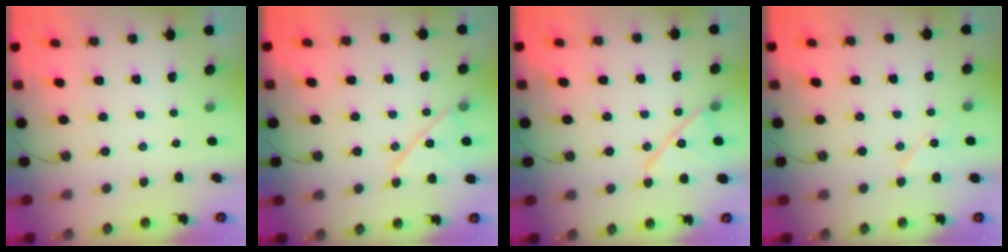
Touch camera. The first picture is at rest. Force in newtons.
{"total": 13.3, "press": 13.2, "slide": 1.5}
{"total": 13.5, "press": 13.5, "slide": 0.7}
{"total": 8.6, "press": 8.0, "slide": 3.2}